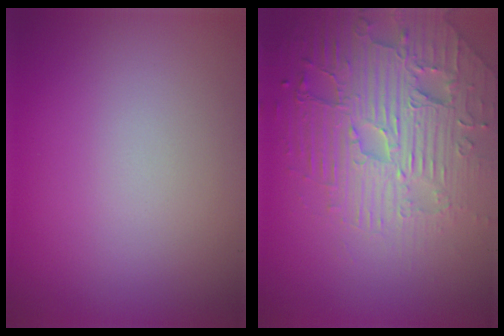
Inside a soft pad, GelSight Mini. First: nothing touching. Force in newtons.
{"total": 6.9, "press": 5.3, "slide": 4.4}